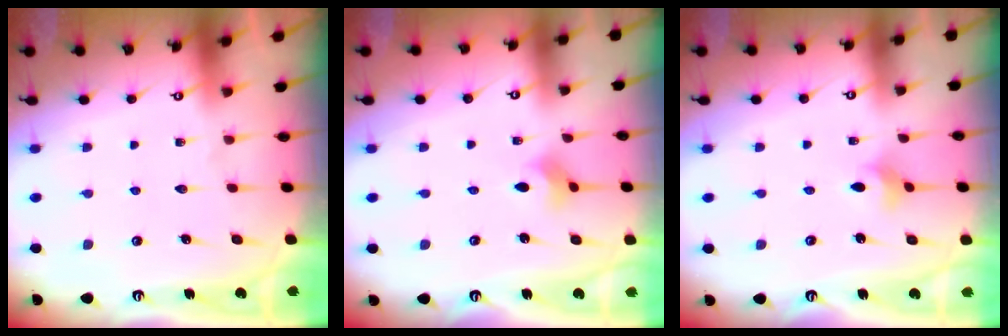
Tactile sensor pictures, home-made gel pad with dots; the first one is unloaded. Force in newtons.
{"total": 3.2, "press": 3.1, "slide": 0.6}
{"total": 2.7, "press": 2.6, "slide": 0.6}